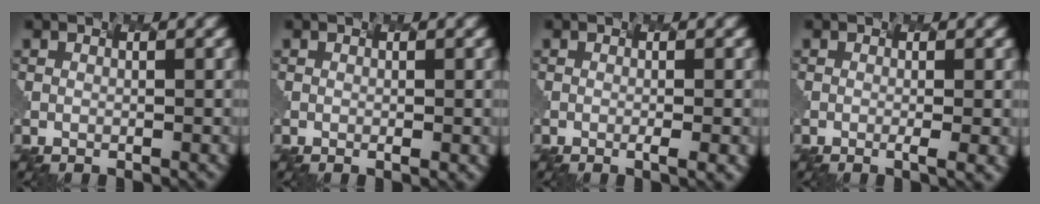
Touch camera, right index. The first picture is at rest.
{"total": 1.1, "force": [-0.1, 0.3, 1.1], "torque": [-0.002, 0.007, 0.004]}
{"total": 2.0, "force": [-0.6, 0.3, 1.9], "torque": [-0.018, 0.005, 0.000]}
{"total": 1.9, "force": [-0.8, 0.0, 1.8], "torque": [-0.027, 0.005, 0.000]}